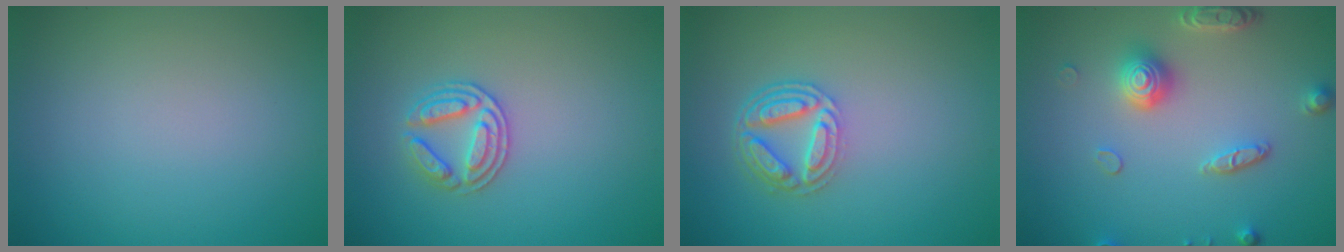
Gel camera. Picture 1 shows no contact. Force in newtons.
{"total": 2.8, "press": 2.7, "slide": 0.6}
{"total": 4.3, "press": 3.3, "slide": 2.8}
{"total": 4.1, "press": 3.5, "slide": 2.1}